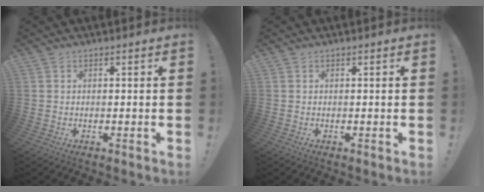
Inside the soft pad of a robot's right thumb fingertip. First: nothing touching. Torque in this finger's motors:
{"motor_torque": [0.01, 0.00, 0.01, -0.02, 0.00]}